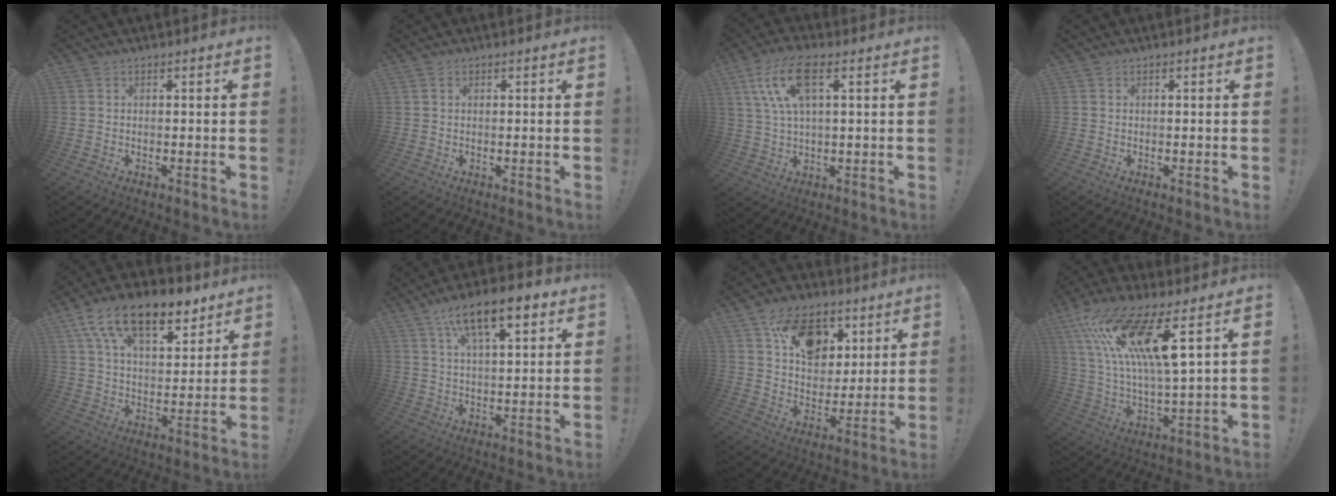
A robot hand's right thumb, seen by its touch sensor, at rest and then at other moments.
{"total": 0.6, "force": [0.2, 0.6, 0.1], "torque": [-0.004, 0.004, 0.004]}
{"total": 12.4, "force": [4.8, 4.6, 10.5], "torque": [-0.211, -0.001, 0.088]}
{"total": 0.0}
{"total": 17.5, "force": [11.3, 8.4, 10.3], "torque": [-0.177, -0.063, 0.203]}
{"total": 13.9, "force": [7.7, 5.1, 10.4], "torque": [-0.162, -0.028, 0.127]}
{"total": 16.4, "force": [8.4, 11.6, 8.1], "torque": [-0.122, -0.036, 0.157]}
{"total": 18.5, "force": [9.6, 4.2, 15.2], "torque": [-0.290, -0.045, 0.152]}